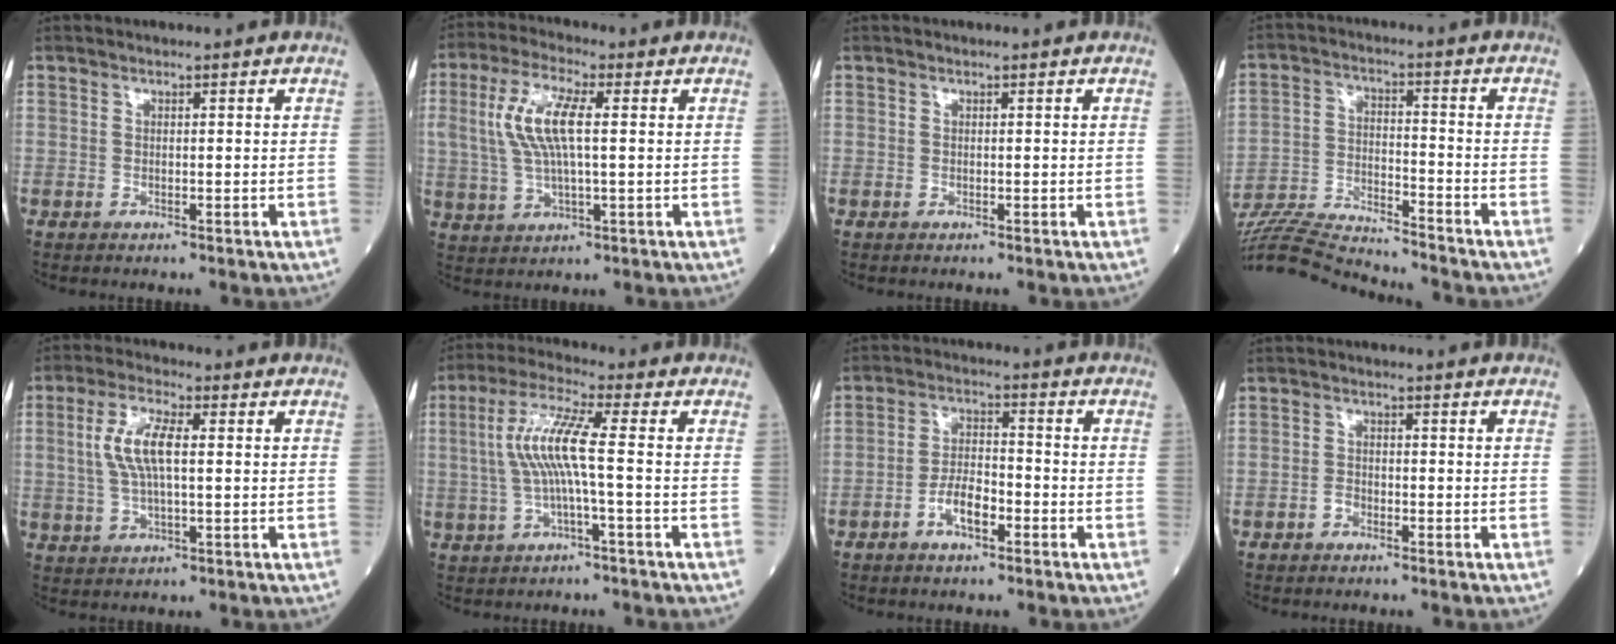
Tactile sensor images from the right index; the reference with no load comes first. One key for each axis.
{"total": 9.3, "fx": 1.5, "fy": 2.4, "fz": 8.9, "tx": -0.199, "ty": 0.011, "tz": 0.031}
{"total": 0.0}
{"total": 15.6, "fx": -15.1, "fy": -0.2, "fz": 3.8, "tx": -0.073, "ty": 0.000, "tz": -0.259}
{"total": 7.3, "fx": 1.0, "fy": 2.1, "fz": 7.0, "tx": -0.153, "ty": 0.009, "tz": 0.021}
{"total": 8.0, "fx": -0.1, "fy": 0.3, "fz": 8.0, "tx": -0.168, "ty": 0.020, "tz": -0.006}
{"total": 5.6, "fx": -2.8, "fy": 2.1, "fz": 4.4, "tx": -0.084, "ty": 0.010, "tz": -0.052}
{"total": 1.4, "fx": -1.0, "fy": 0.8, "fz": 0.6, "tx": -0.007, "ty": 0.005, "tz": -0.019}